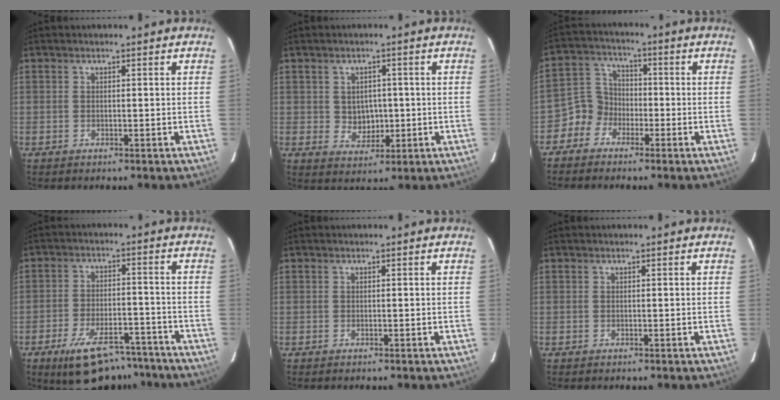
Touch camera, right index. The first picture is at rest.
{"total": 4.6, "force": [0.0, 4.1, 2.0], "torque": [-0.035, 0.005, 0.010]}
{"total": 5.8, "force": [-3.3, 4.8, 0.6], "torque": [-0.015, 0.030, -0.072]}
{"total": 14.8, "force": [-11.0, 6.0, 7.9], "torque": [-0.153, -0.006, -0.159]}
{"total": 0.0}
{"total": 0.0}